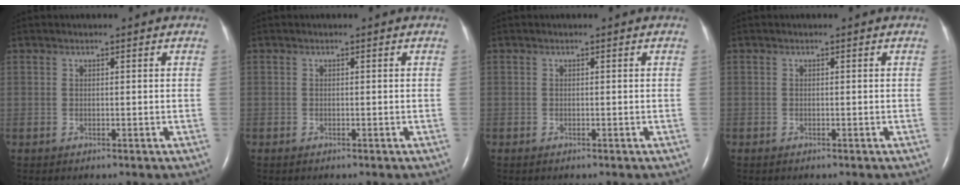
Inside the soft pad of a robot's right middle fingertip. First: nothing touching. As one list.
[{"total": 0.0}, {"total": 0.0}, {"total": 0.0}]